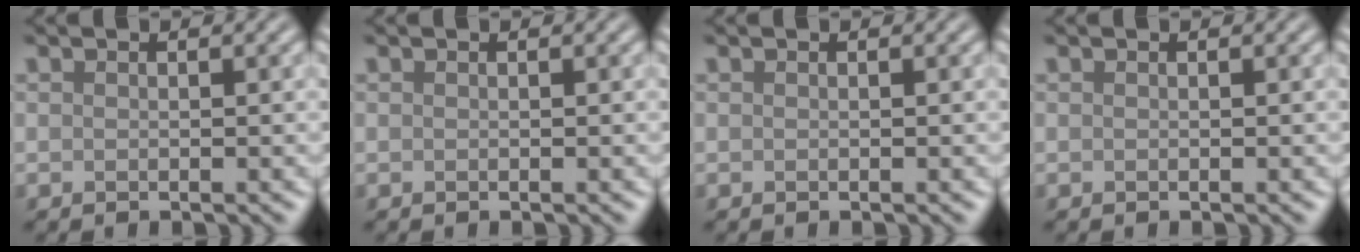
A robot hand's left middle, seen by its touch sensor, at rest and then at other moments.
{"total": 0.0}
{"total": 0.0}
{"total": 0.0}